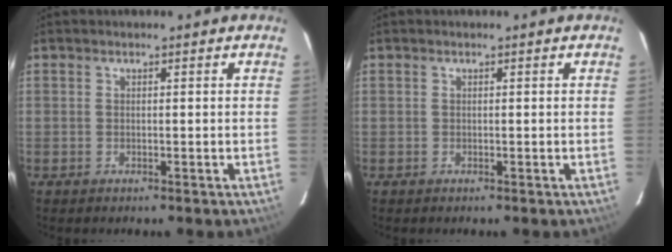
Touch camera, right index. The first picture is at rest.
{"total": 0.0}